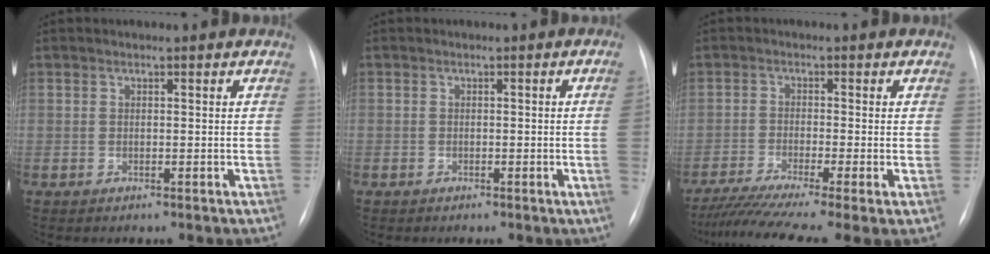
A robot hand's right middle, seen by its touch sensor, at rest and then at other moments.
{"total": 2.0, "force": [-0.4, -0.6, 1.9], "torque": [-0.024, 0.002, -0.007]}
{"total": 10.6, "force": [-7.2, 0.4, 7.8], "torque": [-0.135, -0.019, -0.119]}